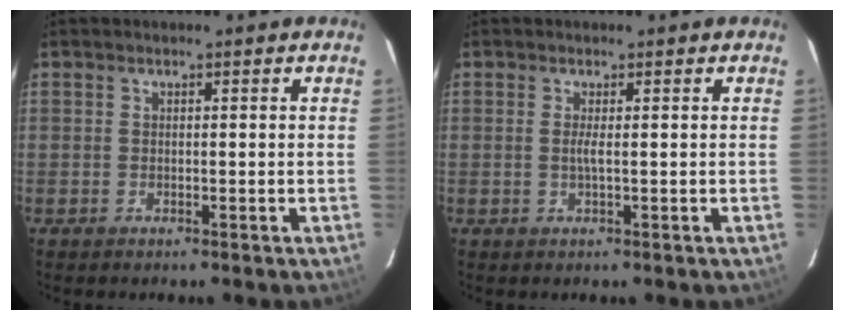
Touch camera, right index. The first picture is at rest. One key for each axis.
{"total": 1.1, "fx": 0.1, "fy": -0.3, "fz": 1.0, "tx": -0.022, "ty": -0.002, "tz": 0.000}